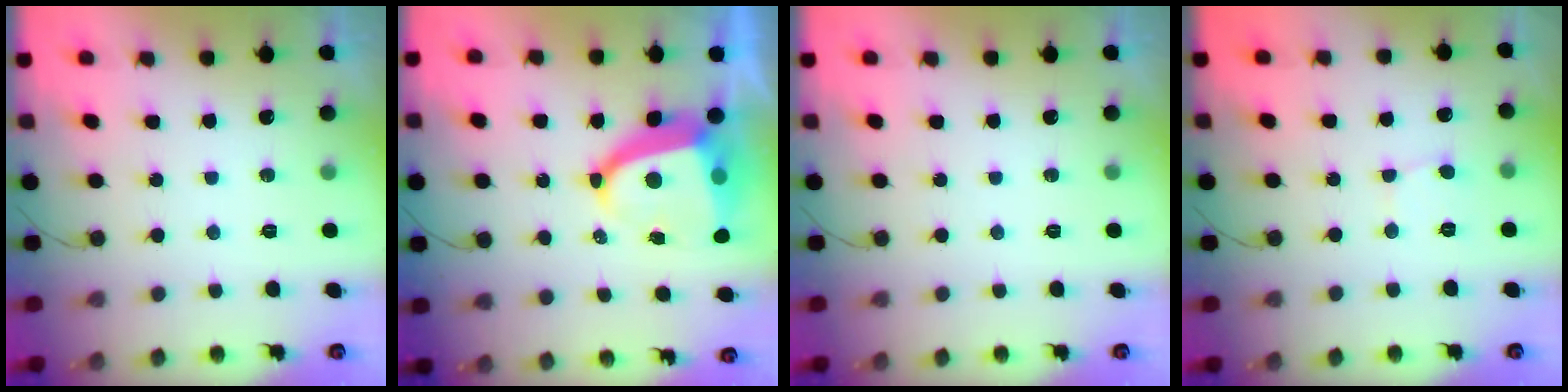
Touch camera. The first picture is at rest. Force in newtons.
{"total": 11.0, "press": 10.9, "slide": 1.8}
{"total": 0.0}
{"total": 2.2, "press": 2.2, "slide": 0.2}